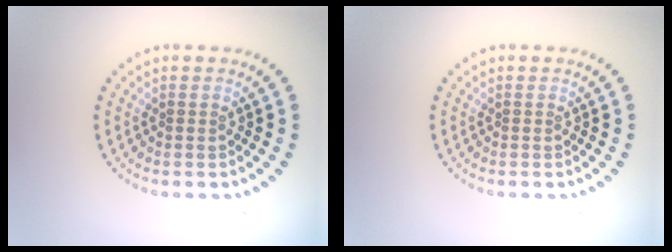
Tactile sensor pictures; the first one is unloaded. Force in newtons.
{"total": 0.0}